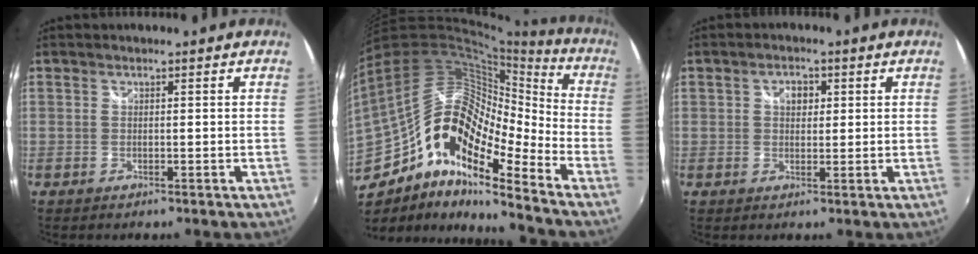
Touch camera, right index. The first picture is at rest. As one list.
[{"total": 19.5, "force": [-9.0, 7.8, 15.5], "torque": [-0.257, -0.012, -0.183]}, {"total": 3.0, "force": [0.8, 2.3, 1.8], "torque": [-0.024, 0.007, 0.012]}]